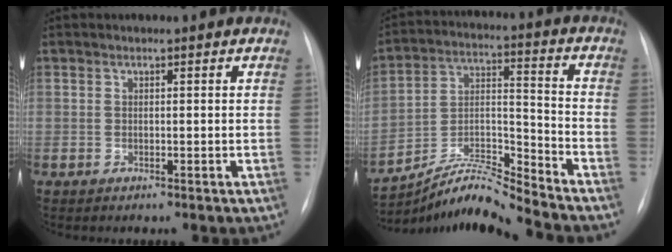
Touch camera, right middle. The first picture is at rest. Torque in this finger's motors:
{"motor_torque": [0.85, -1.28, -0.01, 0.01]}